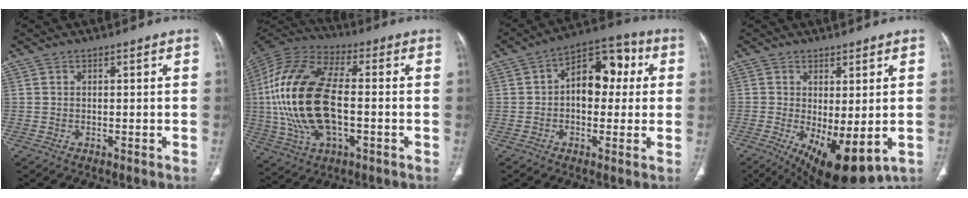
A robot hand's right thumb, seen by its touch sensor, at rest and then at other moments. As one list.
[{"total": 23.4, "force": [-1.2, 11.8, 20.2], "torque": [-0.429, 0.012, -0.023]}, {"total": 12.0, "force": [1.4, 7.6, 9.1], "torque": [-0.095, 0.030, 0.010]}, {"total": 12.1, "force": [-3.2, 4.9, 10.5], "torque": [-0.163, -0.021, -0.030]}]